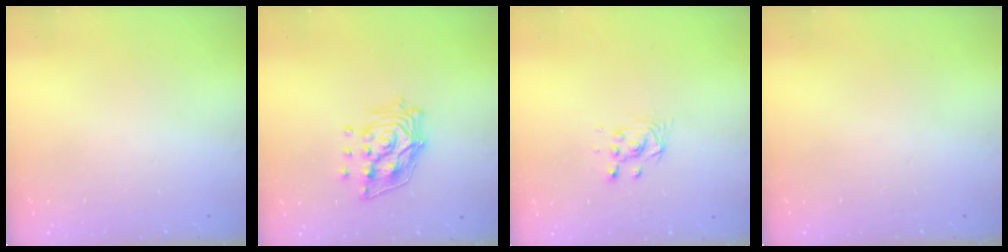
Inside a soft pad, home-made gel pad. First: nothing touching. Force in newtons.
{"total": 13.9, "press": 13.8, "slide": 1.8}
{"total": 3.9, "press": 3.9, "slide": 0.3}
{"total": 0.0}